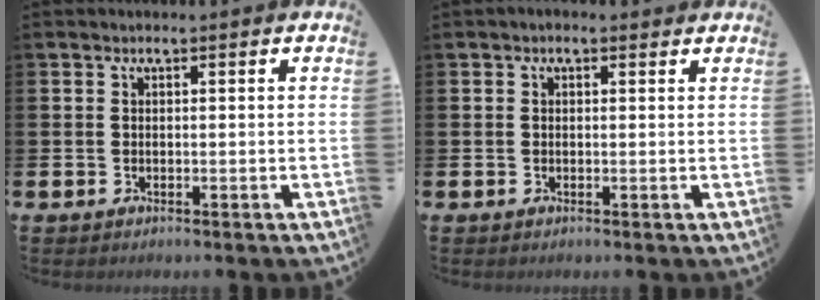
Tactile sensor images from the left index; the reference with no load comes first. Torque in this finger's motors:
{"motor_torque": [0.88, -0.90, 0.07, 0.08]}